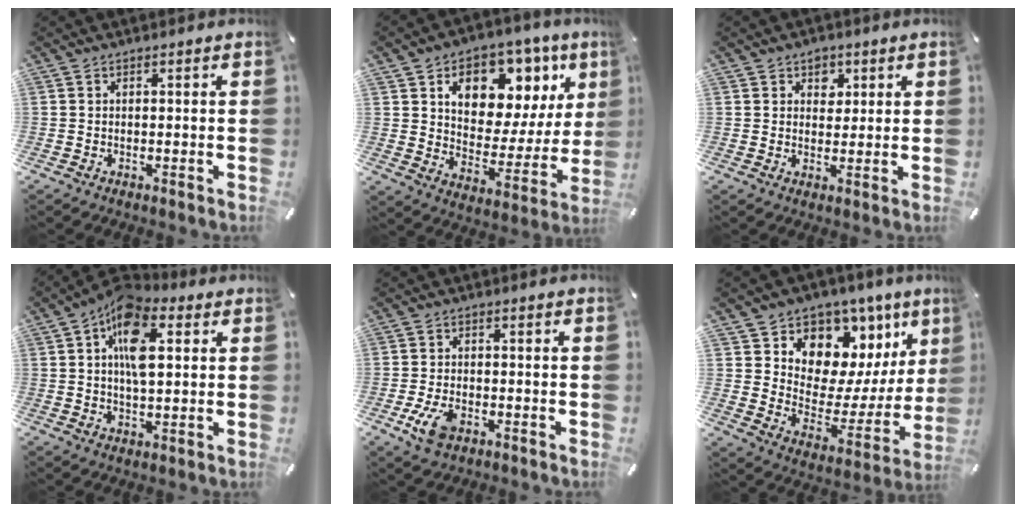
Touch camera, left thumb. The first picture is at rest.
{"total": 13.6, "force": [7.7, 9.1, 6.6], "torque": [-0.095, -0.059, 0.135]}
{"total": 3.6, "force": [1.6, 3.1, 1.0], "torque": [0.004, -0.005, 0.021]}
{"total": 12.8, "force": [3.6, 6.5, 10.5], "torque": [-0.188, -0.006, 0.062]}
{"total": 5.9, "force": [-2.6, 3.5, 3.9], "torque": [-0.094, 0.004, -0.051]}
{"total": 9.6, "force": [5.9, 7.4, 1.3], "torque": [-0.005, -0.099, 0.102]}